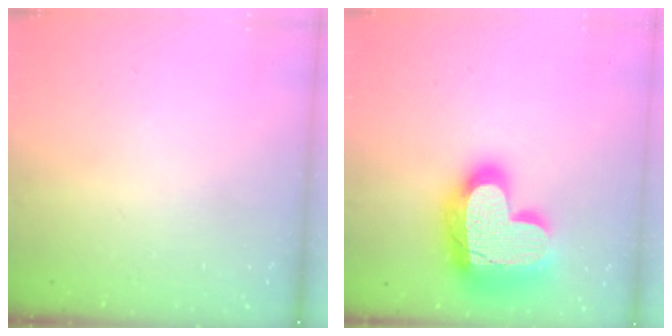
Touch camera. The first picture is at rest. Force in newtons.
{"total": 26.4, "press": 26.3, "slide": 2.0}